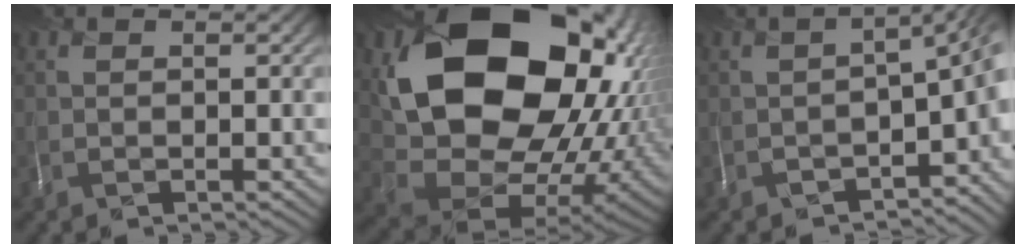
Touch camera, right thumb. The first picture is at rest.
{"total": 21.7, "force": [6.0, 16.7, 12.5], "torque": [-0.264, -0.030, 0.157]}
{"total": 7.0, "force": [-2.9, 2.8, 5.7], "torque": [-0.066, -0.017, -0.036]}